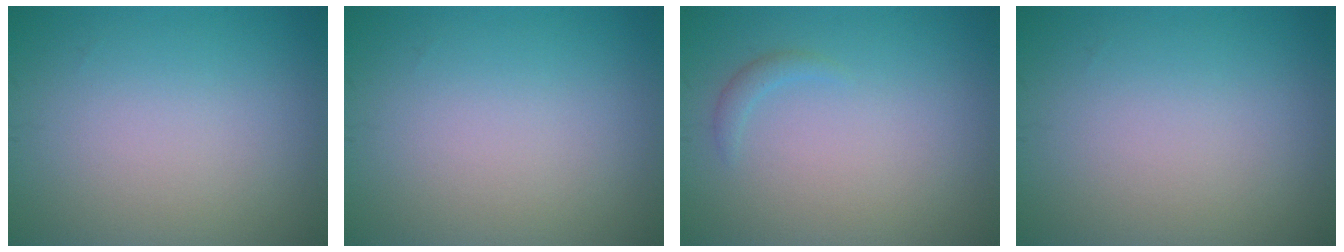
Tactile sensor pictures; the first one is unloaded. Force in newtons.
{"total": 0.0}
{"total": 0.9, "press": 0.9, "slide": 0.0}
{"total": 0.0}